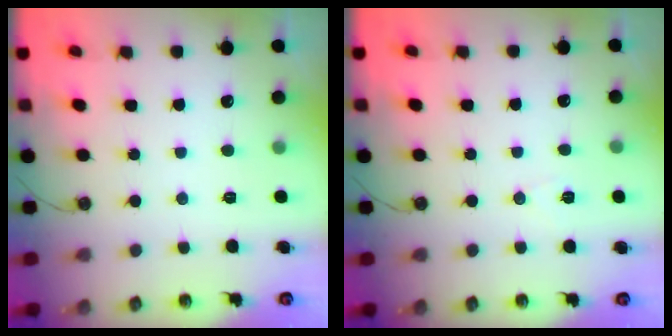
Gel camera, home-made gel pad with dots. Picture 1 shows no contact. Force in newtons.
{"total": 5.0, "press": 3.3, "slide": 3.7}